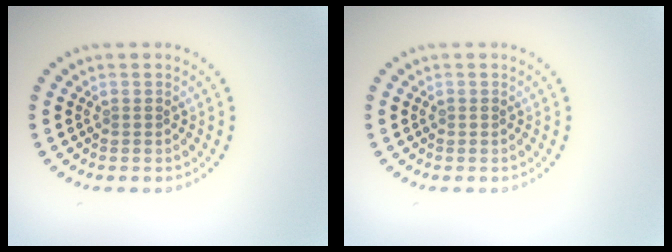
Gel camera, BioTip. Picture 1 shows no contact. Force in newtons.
{"total": 0.5, "press": 0.5, "slide": 0.1}